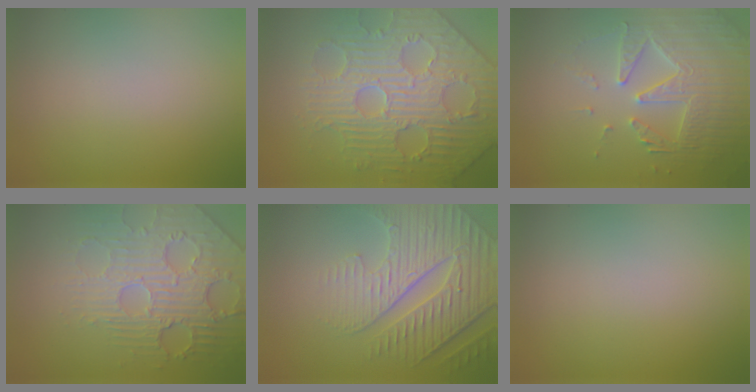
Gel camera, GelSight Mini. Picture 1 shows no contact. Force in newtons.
{"total": 5.9, "press": 5.4, "slide": 2.2}
{"total": 4.8, "press": 4.4, "slide": 2.0}
{"total": 4.3, "press": 4.0, "slide": 1.6}
{"total": 6.6, "press": 5.2, "slide": 4.1}
{"total": 0.0}